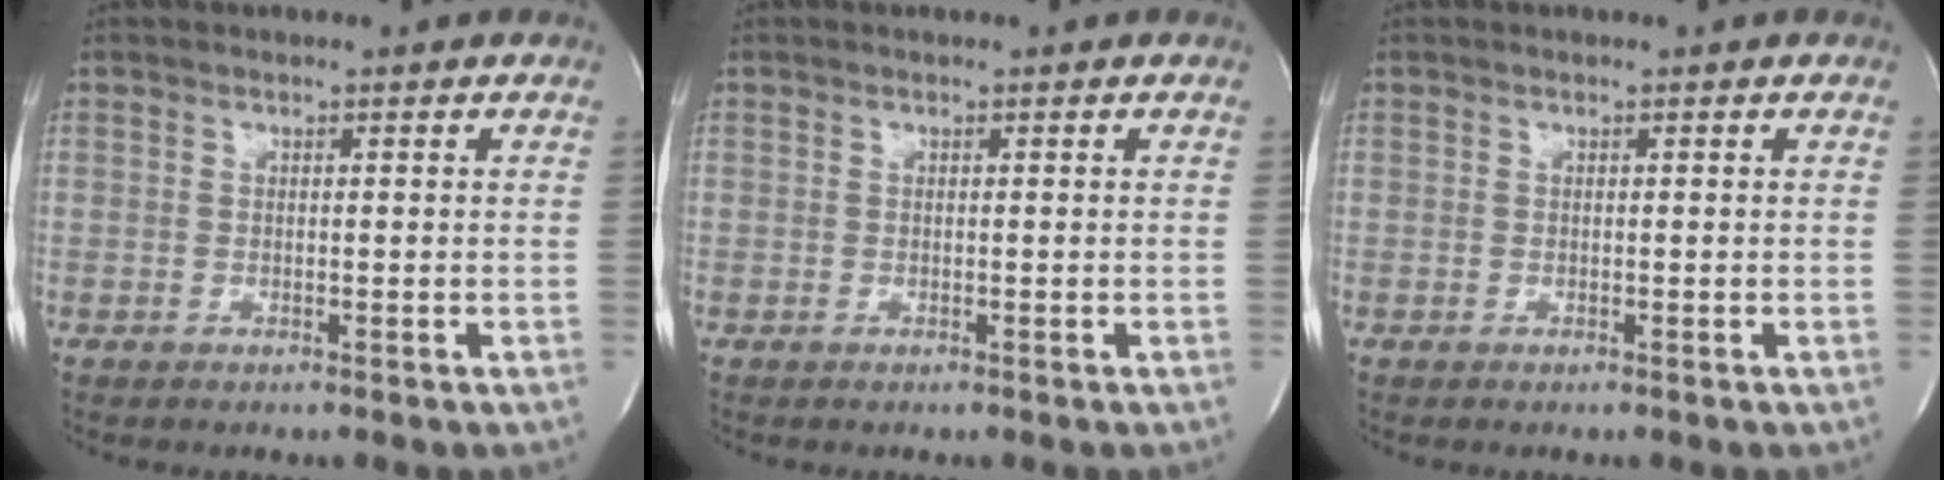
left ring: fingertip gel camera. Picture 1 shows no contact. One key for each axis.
{"total": 0.0}
{"total": 0.0}